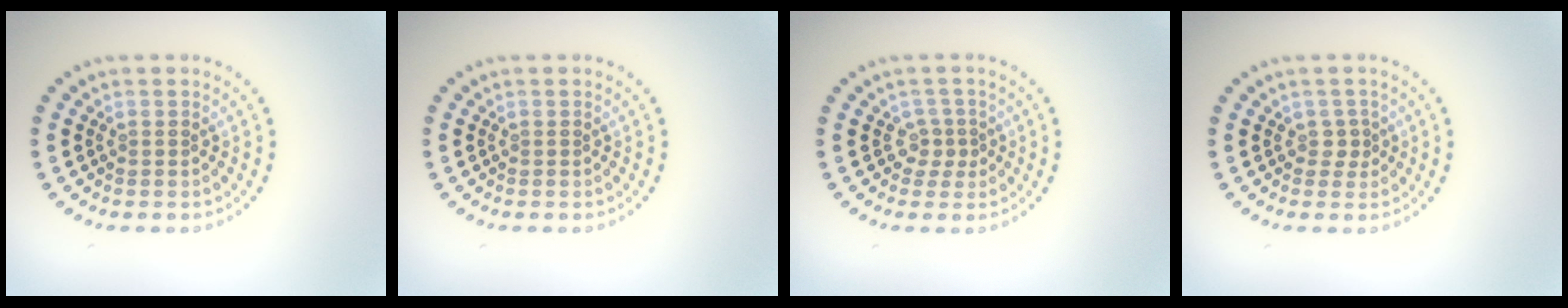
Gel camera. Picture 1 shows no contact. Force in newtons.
{"total": 0.0}
{"total": 1.8, "press": 1.2, "slide": 1.3}
{"total": 1.1, "press": 0.9, "slide": 0.6}